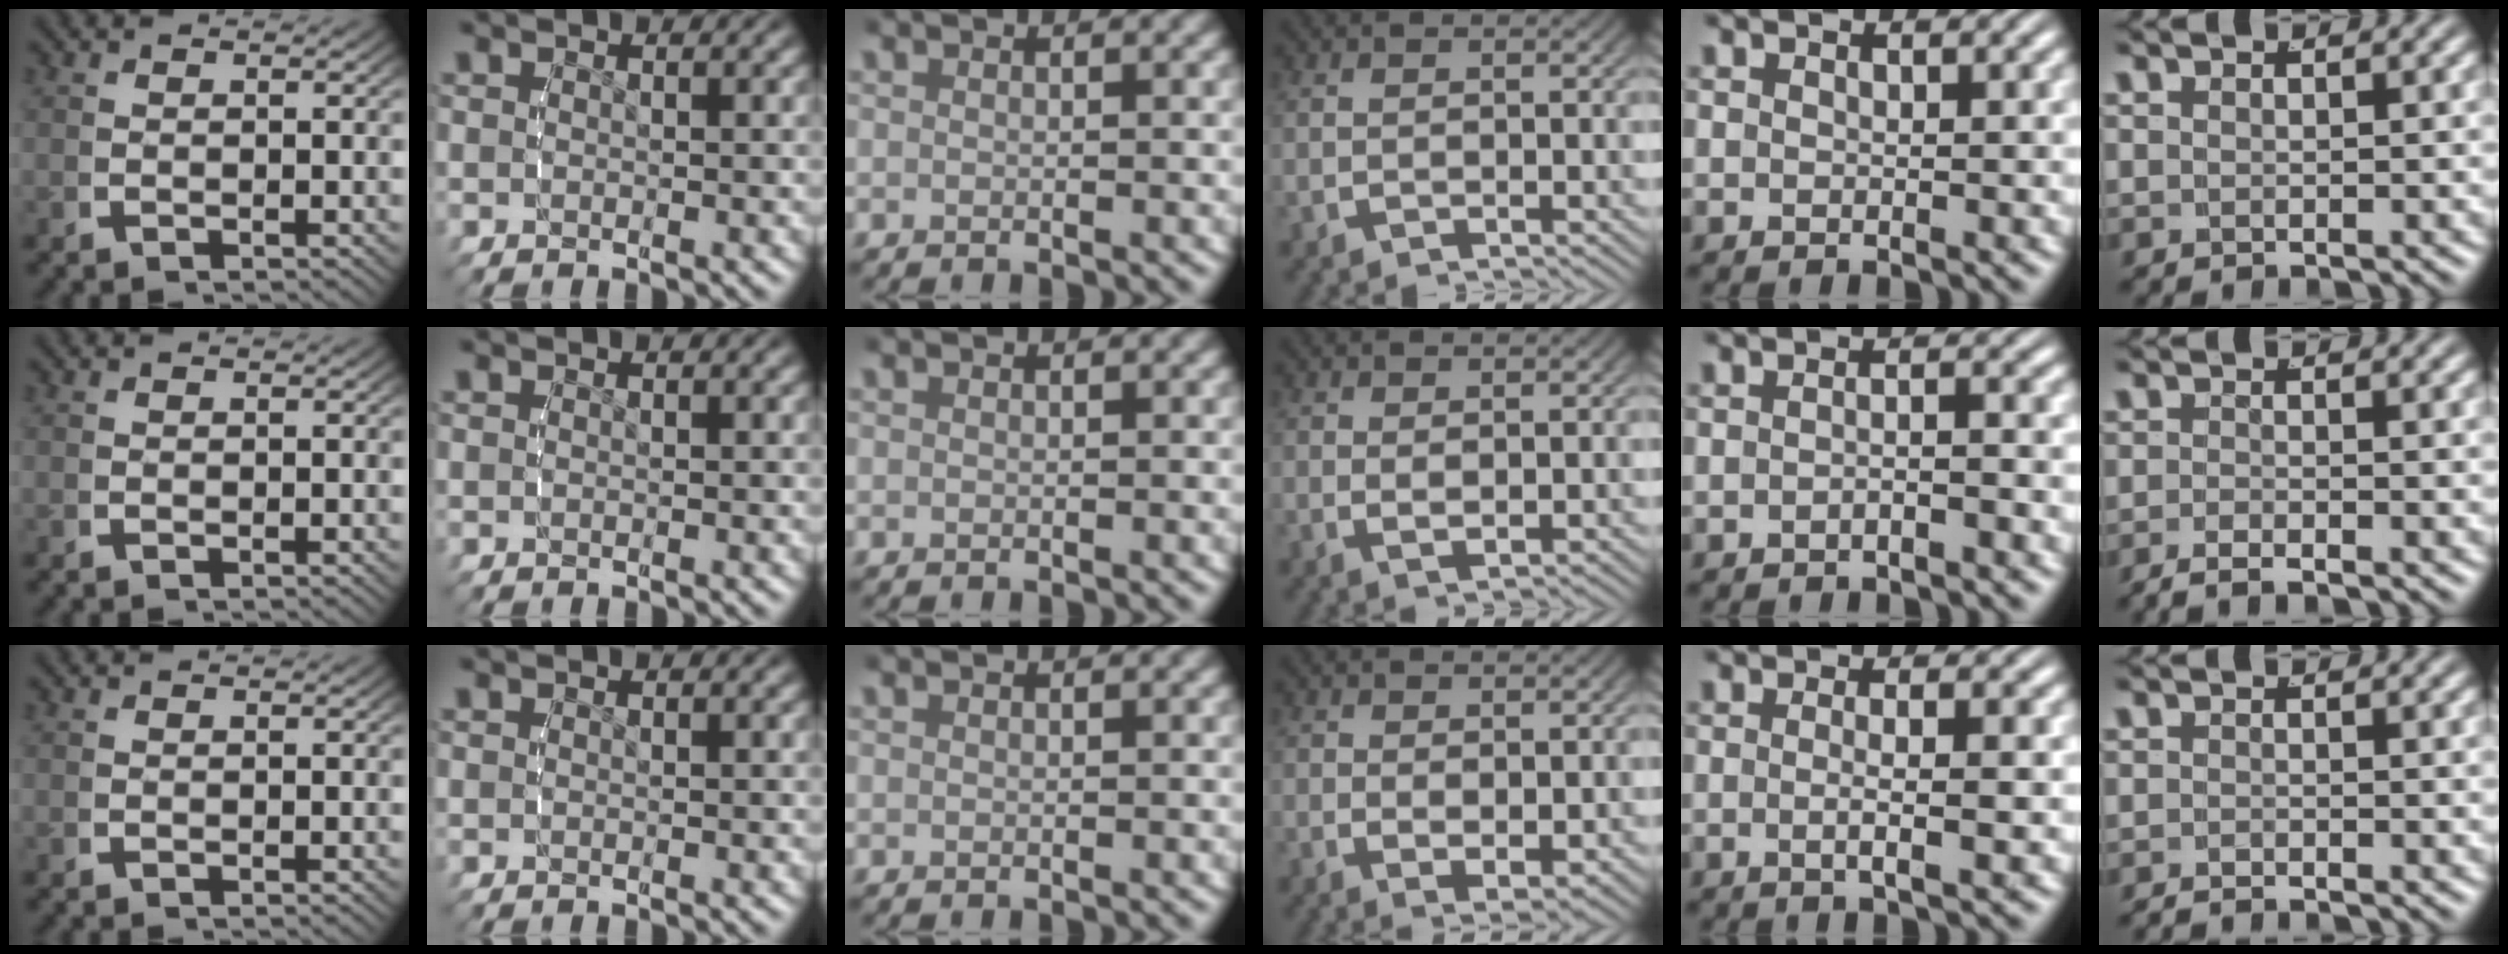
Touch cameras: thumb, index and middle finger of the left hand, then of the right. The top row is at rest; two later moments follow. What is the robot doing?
{"motion": "lift_and_place", "object": "bandage"}